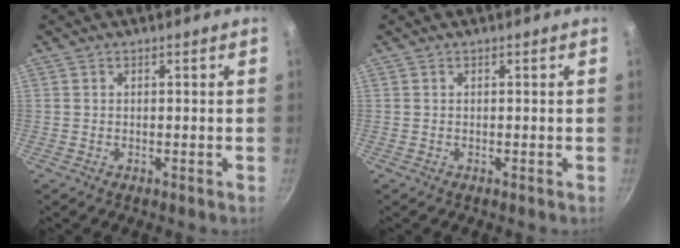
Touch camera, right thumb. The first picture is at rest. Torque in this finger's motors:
{"motor_torque": [-0.12, 0.10, 0.00, -0.02, 0.01]}